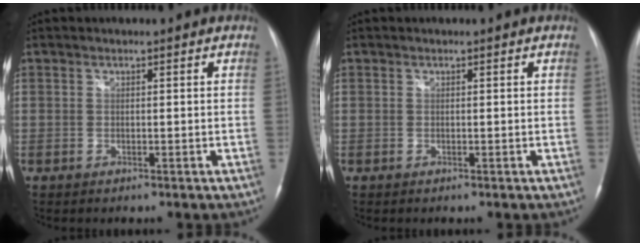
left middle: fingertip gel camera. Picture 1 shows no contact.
{"total": 0.0}